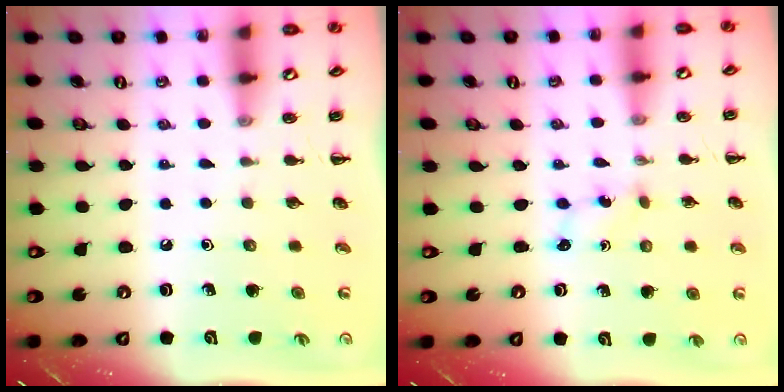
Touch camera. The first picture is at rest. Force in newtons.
{"total": 1.0, "press": 0.9, "slide": 0.4}